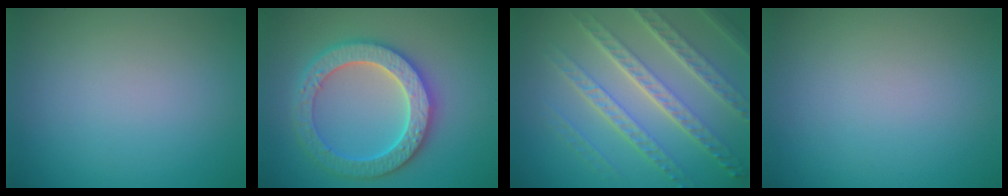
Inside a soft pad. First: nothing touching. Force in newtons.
{"total": 6.4, "press": 6.3, "slide": 1.3}
{"total": 7.4, "press": 5.3, "slide": 5.3}
{"total": 0.0}